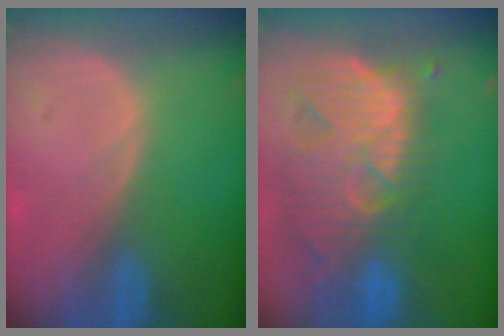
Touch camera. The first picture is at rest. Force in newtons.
{"total": 13.1, "press": 11.4, "slide": 6.4}